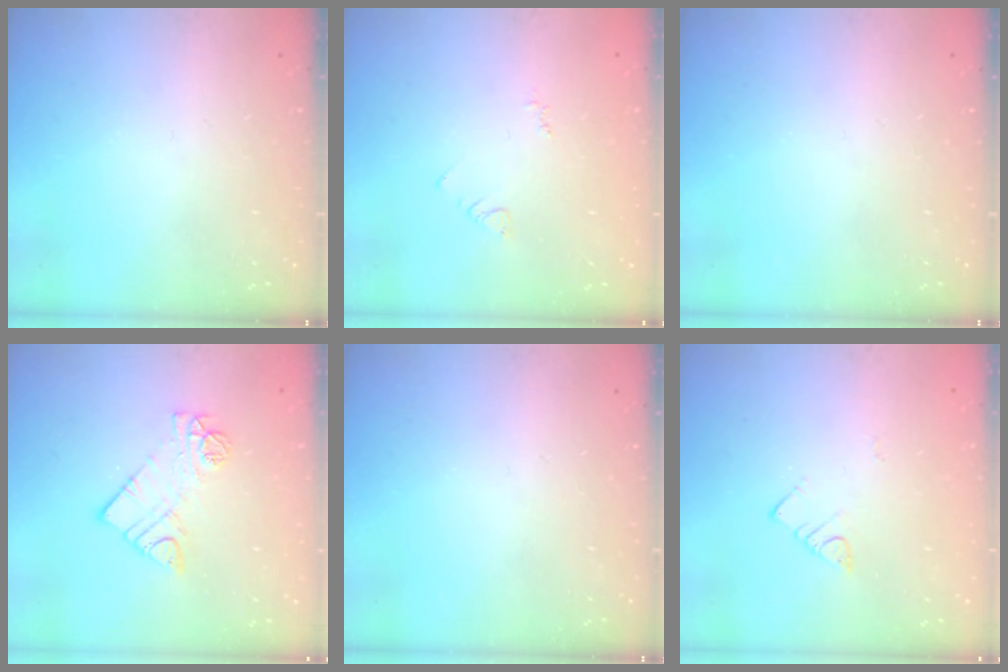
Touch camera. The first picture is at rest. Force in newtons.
{"total": 2.9, "press": 2.9, "slide": 0.4}
{"total": 0.0}
{"total": 10.1, "press": 10.0, "slide": 0.7}
{"total": 0.0}
{"total": 3.0, "press": 3.0, "slide": 0.2}